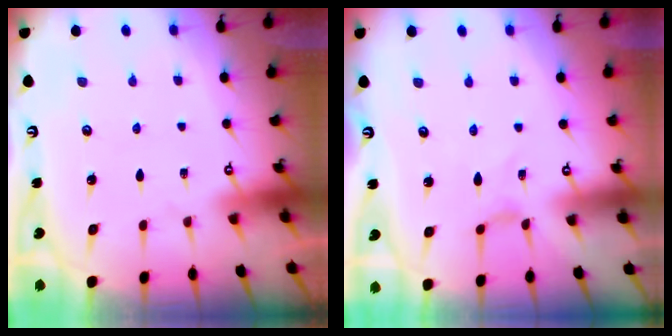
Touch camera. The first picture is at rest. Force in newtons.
{"total": 0.5, "press": 0.5, "slide": 0.1}